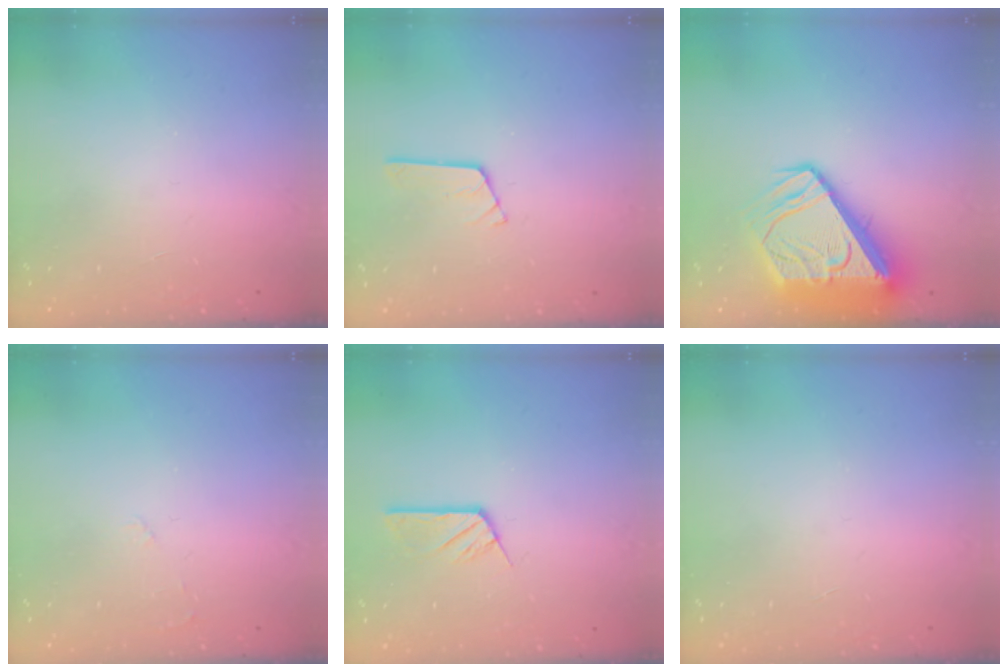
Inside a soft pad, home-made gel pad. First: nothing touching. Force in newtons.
{"total": 2.9, "press": 2.8, "slide": 0.3}
{"total": 15.3, "press": 15.3, "slide": 1.6}
{"total": 2.5, "press": 2.5, "slide": 0.4}
{"total": 4.5, "press": 4.5, "slide": 0.0}
{"total": 0.0}